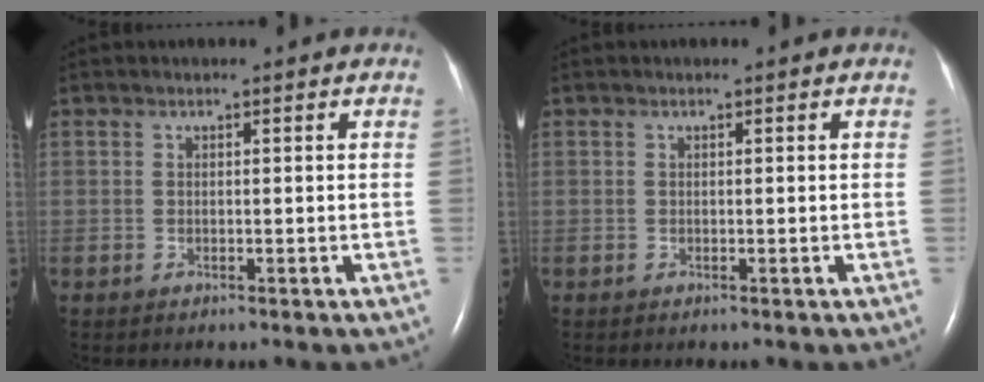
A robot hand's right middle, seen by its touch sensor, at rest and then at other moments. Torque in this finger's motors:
{"motor_torque": [-0.12, 0.00, -0.01, 0.01]}